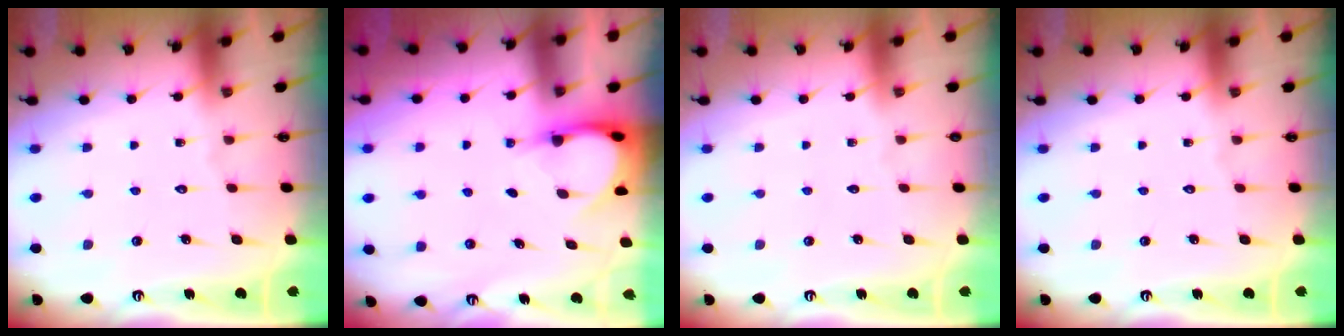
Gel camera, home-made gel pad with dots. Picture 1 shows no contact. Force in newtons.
{"total": 3.7, "press": 3.7, "slide": 0.3}
{"total": 0.0}
{"total": 0.0}